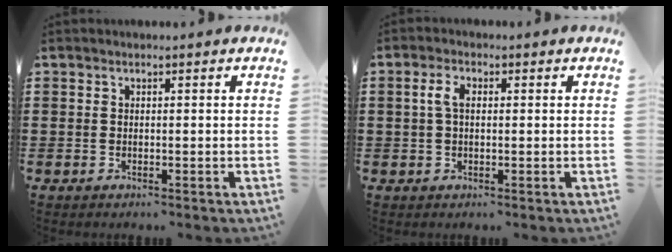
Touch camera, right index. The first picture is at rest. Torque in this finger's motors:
{"motor_torque": [0.43, -0.32, 0.26, 0.08]}